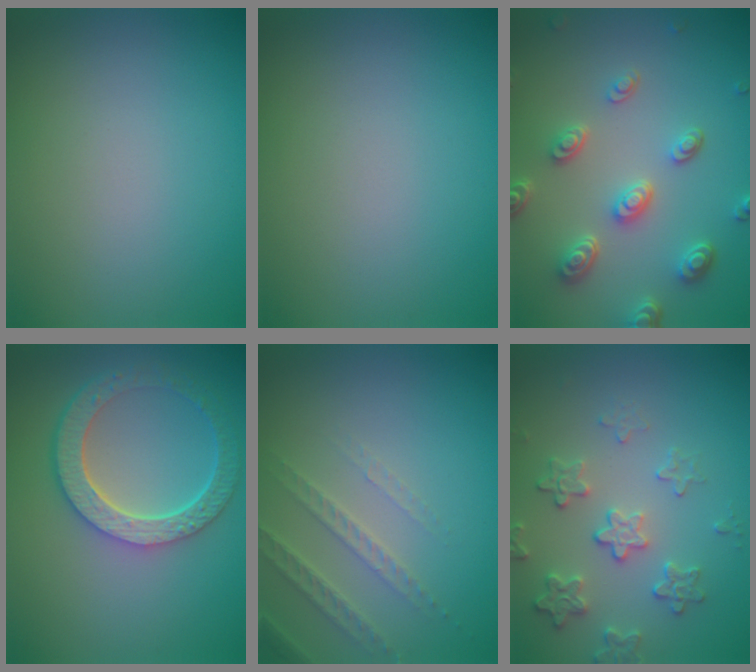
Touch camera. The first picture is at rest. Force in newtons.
{"total": 0.0}
{"total": 4.8, "press": 3.7, "slide": 3.1}
{"total": 5.7, "press": 4.3, "slide": 3.7}
{"total": 2.5, "press": 2.4, "slide": 0.7}
{"total": 3.1, "press": 3.0, "slide": 0.5}